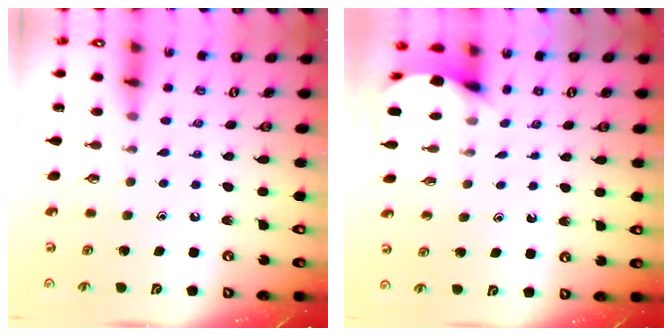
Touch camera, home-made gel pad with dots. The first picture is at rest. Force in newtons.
{"total": 4.4, "press": 4.4, "slide": 0.4}